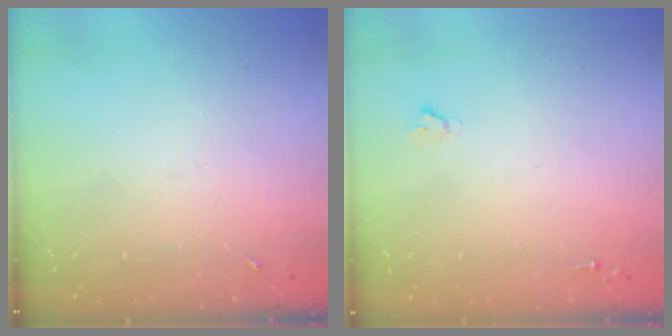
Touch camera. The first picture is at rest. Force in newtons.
{"total": 1.6, "press": 1.6, "slide": 0.2}